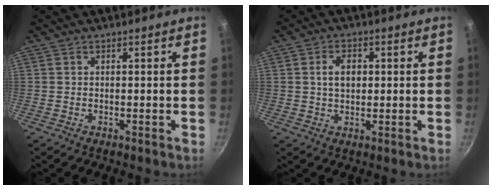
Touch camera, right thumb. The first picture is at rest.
{"total": 4.3, "force": [0.6, 3.1, 3.0], "torque": [-0.034, 0.007, 0.007]}